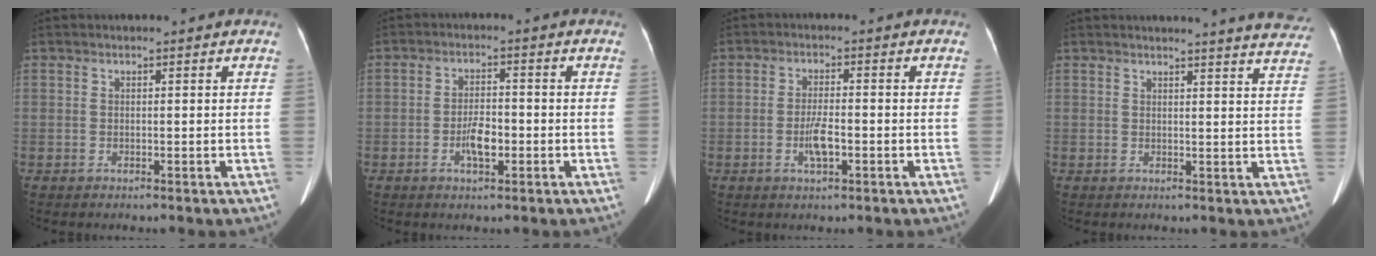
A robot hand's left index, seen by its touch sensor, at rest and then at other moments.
{"total": 4.1, "force": [-1.5, 1.5, 3.5], "torque": [-0.066, 0.004, -0.024]}
{"total": 3.8, "force": [-1.4, 0.9, 3.5], "torque": [-0.070, 0.000, -0.022]}
{"total": 13.1, "force": [12.7, 0.3, 3.3], "torque": [-0.024, -0.063, 0.115]}